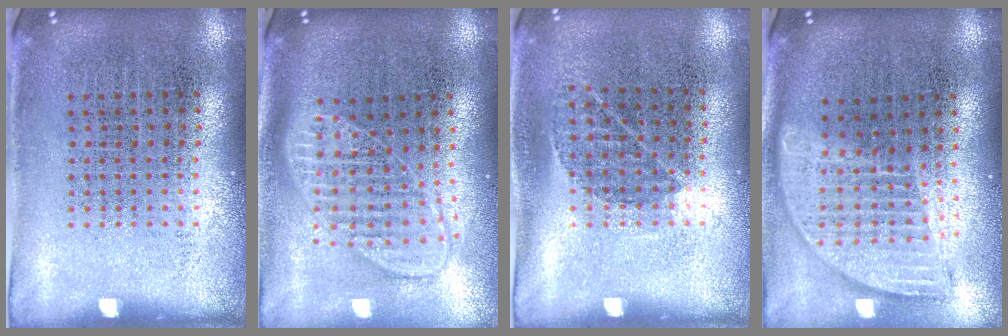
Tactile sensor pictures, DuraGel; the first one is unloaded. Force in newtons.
{"total": 1.9, "press": 1.6, "slide": 1.1}
{"total": 0.8, "press": 0.6, "slide": 0.5}
{"total": 1.8, "press": 1.5, "slide": 1.0}